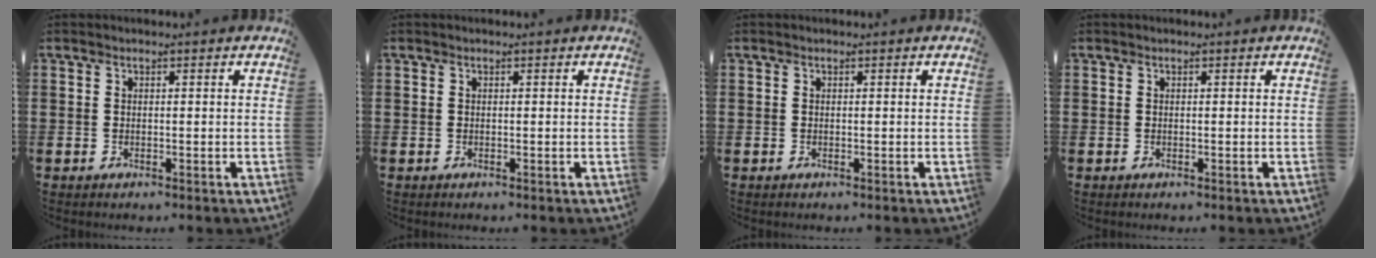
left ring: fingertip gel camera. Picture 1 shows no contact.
{"total": 0.0}
{"total": 0.0}
{"total": 0.0}